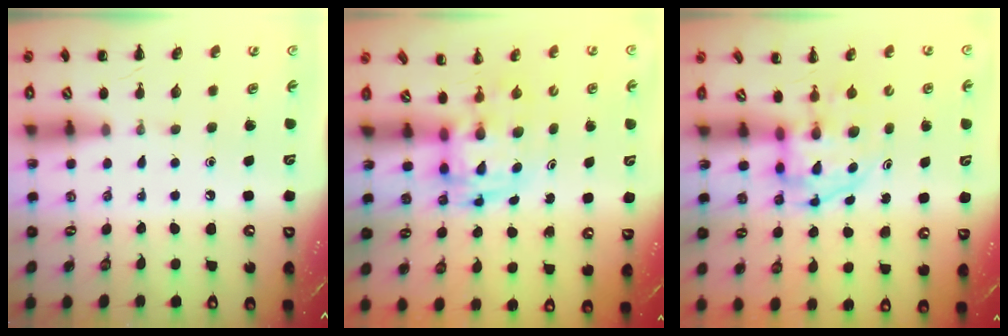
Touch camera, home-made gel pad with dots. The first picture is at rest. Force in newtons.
{"total": 2.8, "press": 2.7, "slide": 0.6}
{"total": 3.4, "press": 3.4, "slide": 0.4}